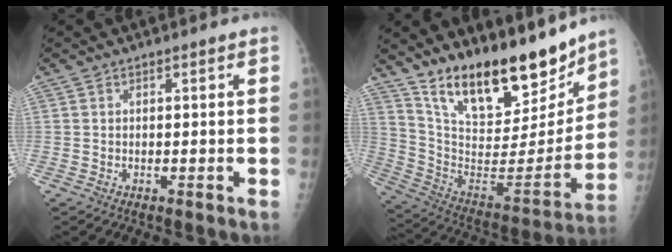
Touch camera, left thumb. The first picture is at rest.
{"total": 25.1, "force": [18.9, 9.0, 13.9], "torque": [-0.188, -0.090, 0.320]}